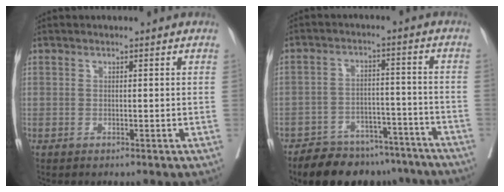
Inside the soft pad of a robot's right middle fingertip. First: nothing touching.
{"total": 15.0, "force": [-12.8, 6.1, 4.8], "torque": [-0.063, 0.015, -0.175]}